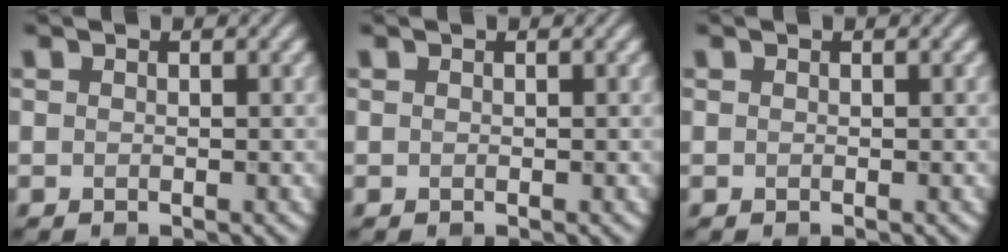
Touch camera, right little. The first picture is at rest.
{"total": 0.0}
{"total": 0.0}